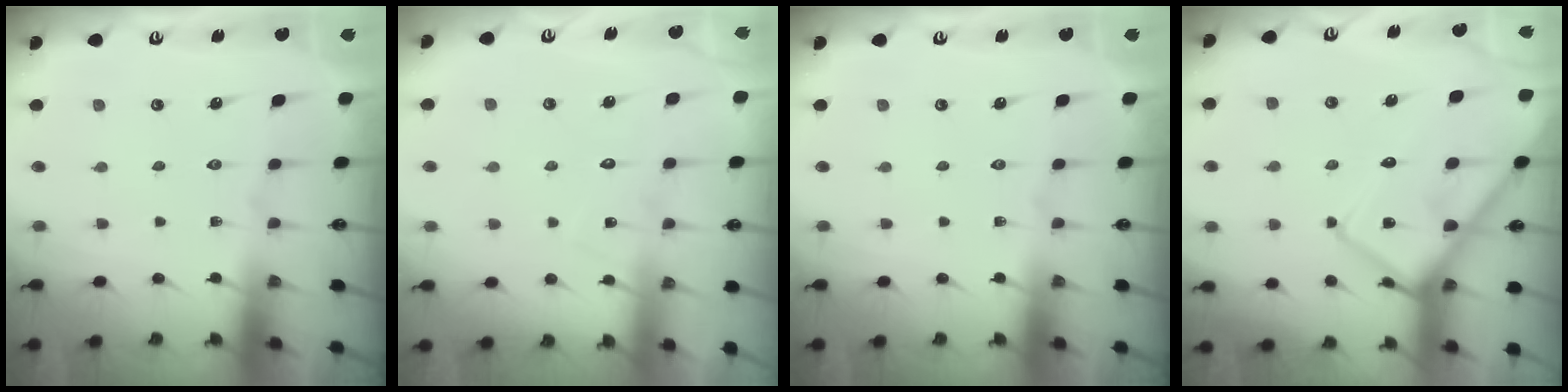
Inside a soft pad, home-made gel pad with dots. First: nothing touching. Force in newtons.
{"total": 6.4, "press": 6.4, "slide": 0.5}
{"total": 0.0}
{"total": 15.7, "press": 15.6, "slide": 1.5}